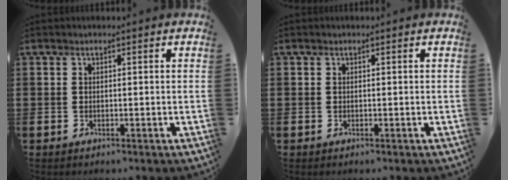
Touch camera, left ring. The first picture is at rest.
{"total": 0.0}